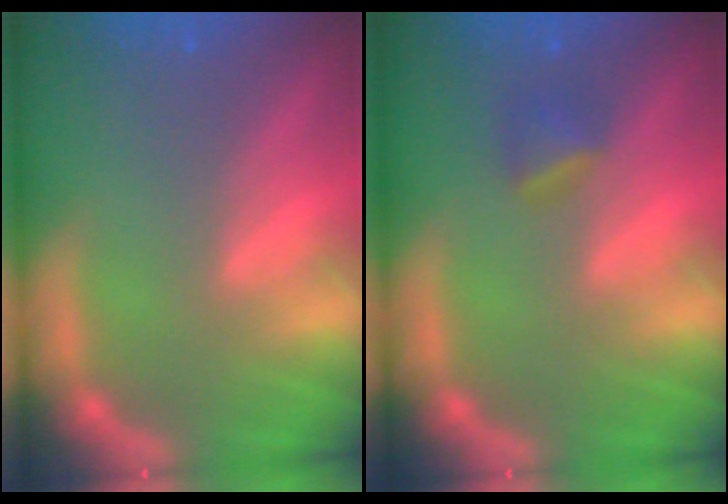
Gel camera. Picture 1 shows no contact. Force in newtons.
{"total": 1.9}